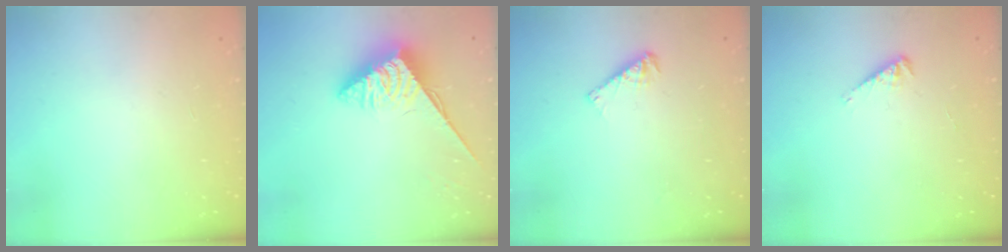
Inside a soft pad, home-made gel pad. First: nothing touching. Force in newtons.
{"total": 5.6, "press": 5.5, "slide": 0.5}
{"total": 3.9, "press": 3.9, "slide": 0.5}
{"total": 2.2, "press": 2.1, "slide": 0.5}